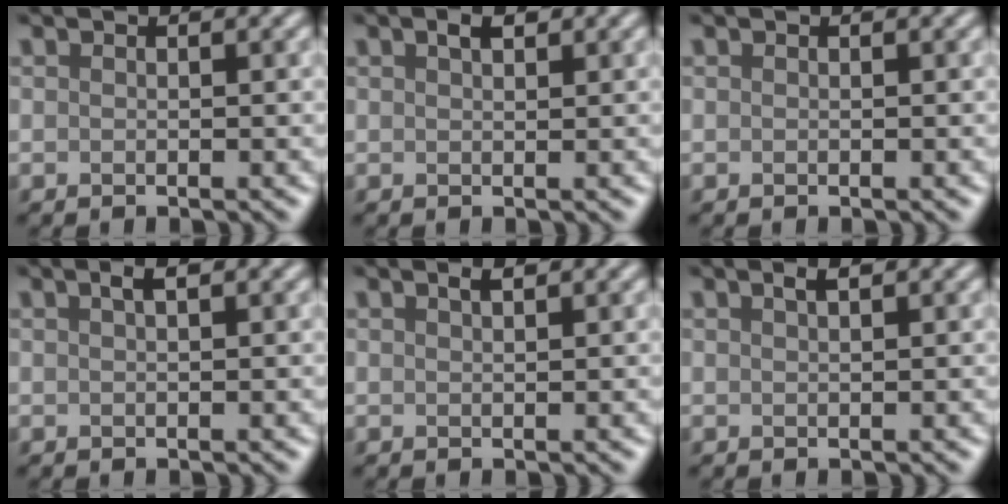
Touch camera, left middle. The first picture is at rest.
{"total": 1.4, "force": [0.9, 0.6, 1.0], "torque": [-0.018, 0.003, 0.016]}
{"total": 0.0}
{"total": 1.2, "force": [0.6, 0.3, 1.0], "torque": [-0.017, 0.004, 0.011]}
{"total": 1.0, "force": [0.7, 0.2, 0.6], "torque": [-0.011, 0.001, 0.011]}
{"total": 1.0, "force": [0.7, 0.2, 0.7], "torque": [-0.013, 0.001, 0.011]}